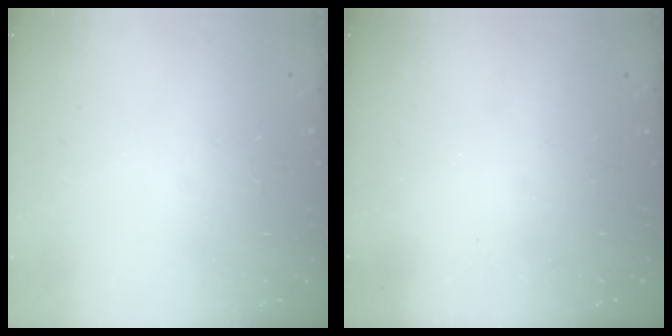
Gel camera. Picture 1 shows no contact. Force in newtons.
{"total": 2.3, "press": 2.1, "slide": 0.8}